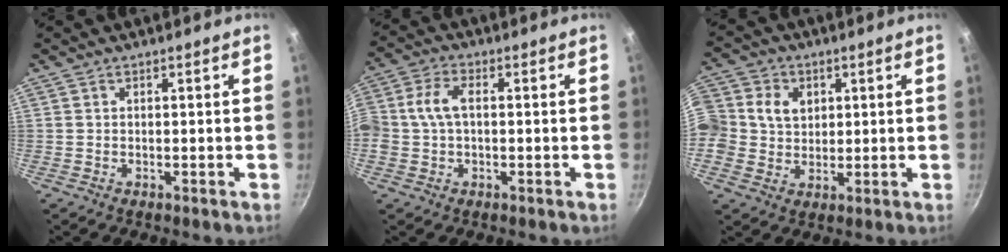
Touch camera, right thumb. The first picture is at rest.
{"total": 6.9, "force": [0.1, 4.5, 5.2], "torque": [-0.108, 0.023, -0.008]}
{"total": 16.0, "force": [2.5, 14.2, 7.0], "torque": [-0.178, 0.033, 0.041]}